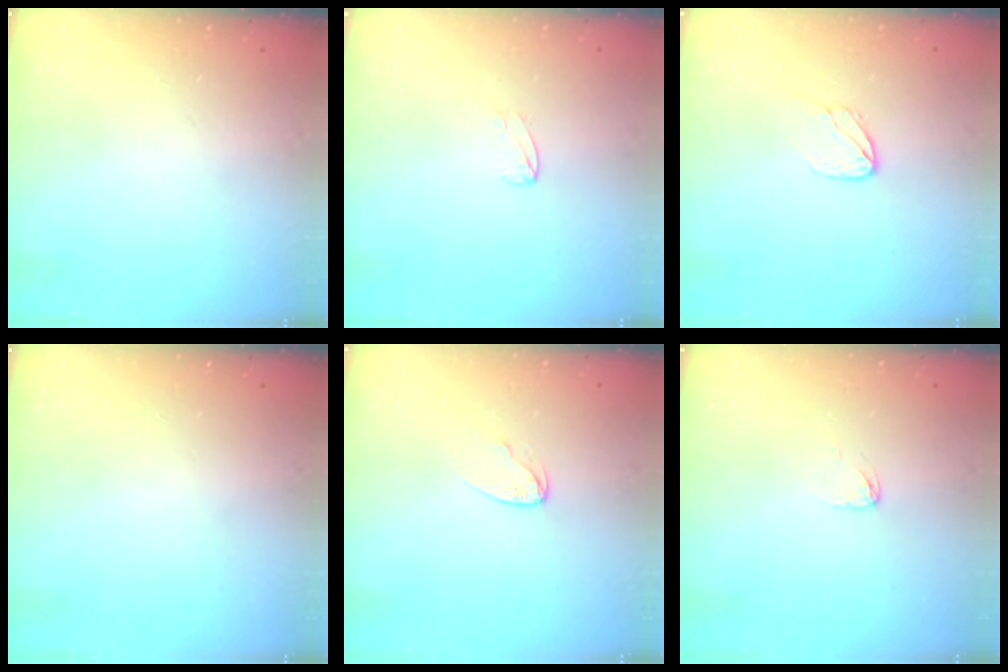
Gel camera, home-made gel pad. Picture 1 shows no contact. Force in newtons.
{"total": 2.0, "press": 2.0, "slide": 0.2}
{"total": 6.6, "press": 6.6, "slide": 0.5}
{"total": 0.0}
{"total": 4.0, "press": 4.0, "slide": 0.3}
{"total": 2.9, "press": 2.9, "slide": 0.1}